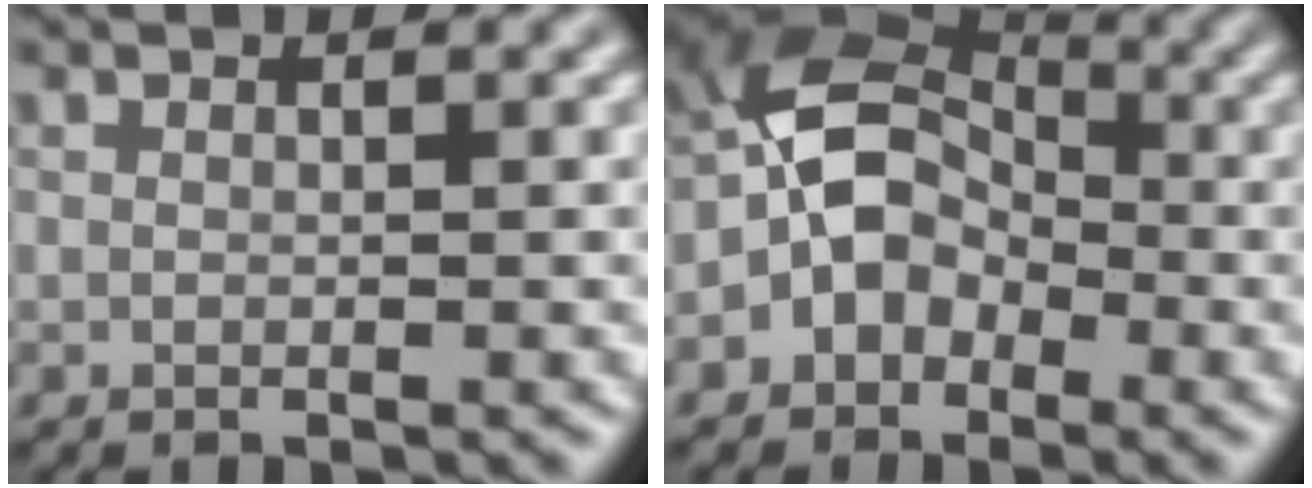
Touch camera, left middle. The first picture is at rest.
{"total": 6.1, "force": [-2.3, 4.6, 3.3], "torque": [-0.047, 0.016, -0.056]}